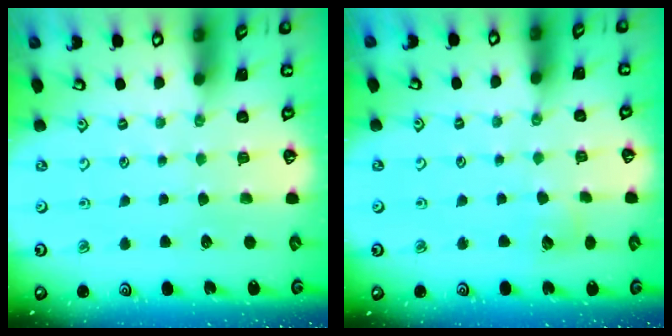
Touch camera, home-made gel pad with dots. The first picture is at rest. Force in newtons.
{"total": 5.7, "press": 5.6, "slide": 0.5}